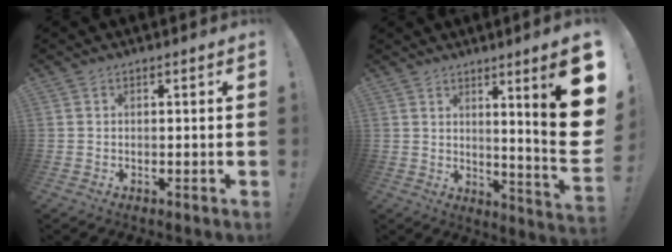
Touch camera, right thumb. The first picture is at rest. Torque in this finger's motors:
{"motor_torque": [0.20, 0.82, 1.42, 0.50, 0.11]}